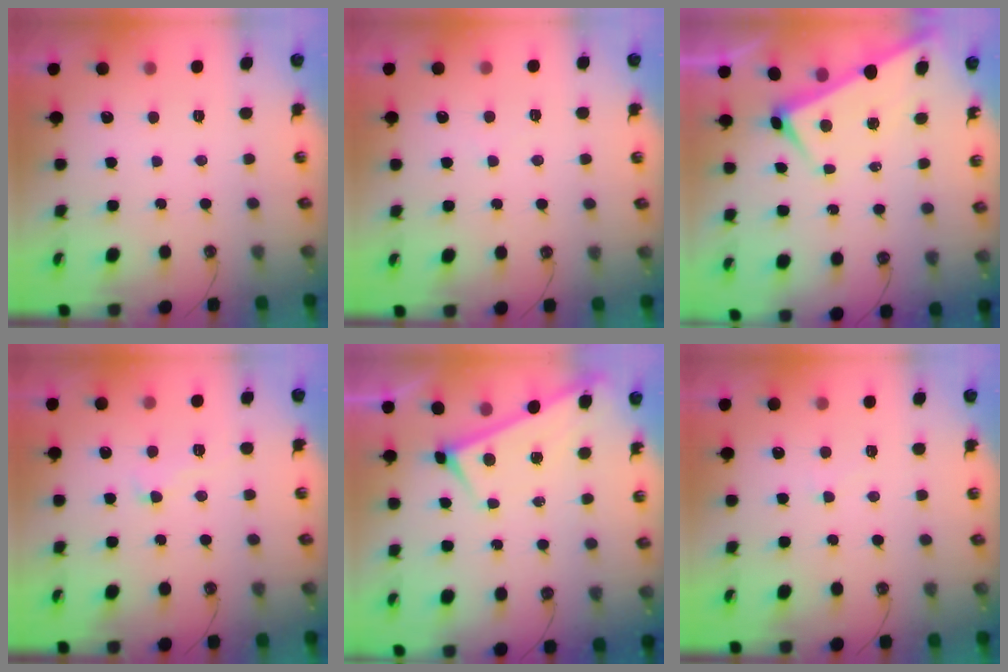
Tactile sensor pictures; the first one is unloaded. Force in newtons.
{"total": 1.3, "press": 1.2, "slide": 0.4}
{"total": 2.9, "press": 2.9, "slide": 0.6}
{"total": 1.0, "press": 0.4, "slide": 0.9}
{"total": 3.3, "press": 3.3, "slide": 0.3}
{"total": 5.7, "press": 5.7, "slide": 0.4}